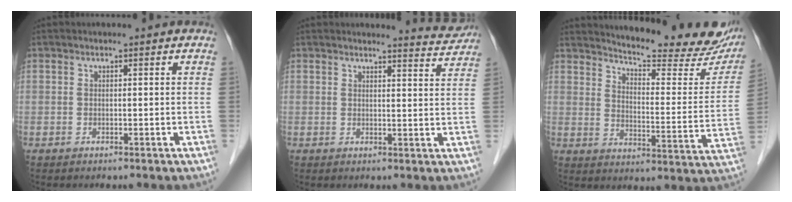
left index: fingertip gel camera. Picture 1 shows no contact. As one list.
[{"total": 4.0, "force": [3.9, -0.2, -0.4], "torque": [-0.003, -0.029, 0.037]}, {"total": 21.8, "force": [19.7, 3.2, 8.8], "torque": [-0.120, -0.072, 0.240]}]